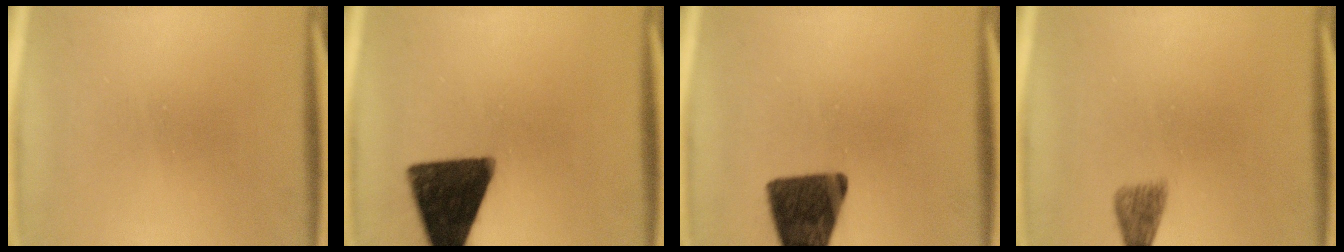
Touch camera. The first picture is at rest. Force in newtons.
{"total": 15.1}
{"total": 13.5}
{"total": 2.1}